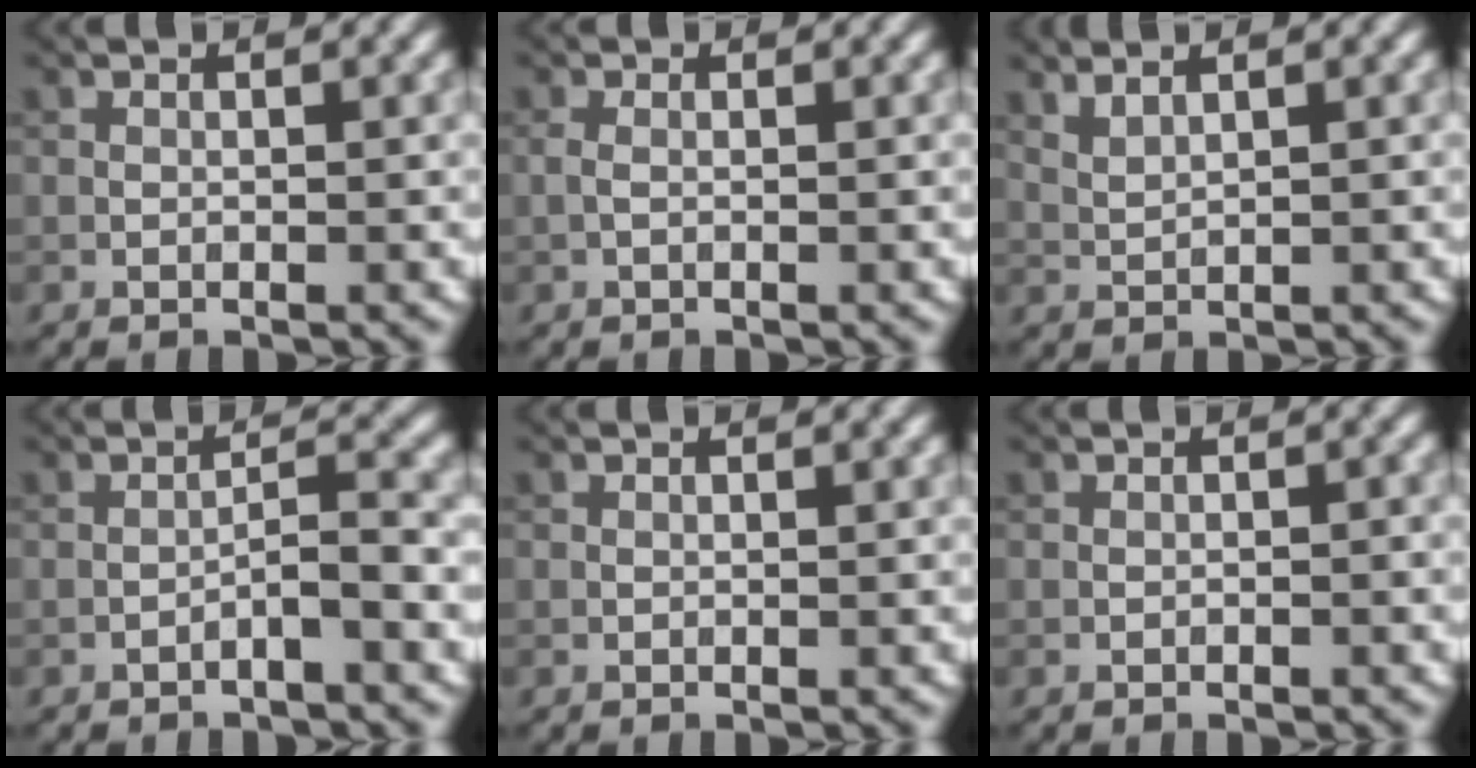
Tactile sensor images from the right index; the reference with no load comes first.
{"total": 0.9, "force": [0.1, 0.4, 0.8], "torque": [-0.020, -0.003, 0.001]}
{"total": 2.0, "force": [1.5, 0.6, 1.1], "torque": [-0.025, 0.002, 0.028]}
{"total": 2.0, "force": [-1.2, 0.1, 1.7], "torque": [-0.028, 0.012, -0.023]}
{"total": 0.0}
{"total": 0.5, "force": [-0.3, 0.2, 0.4], "torque": [-0.005, 0.003, -0.003]}